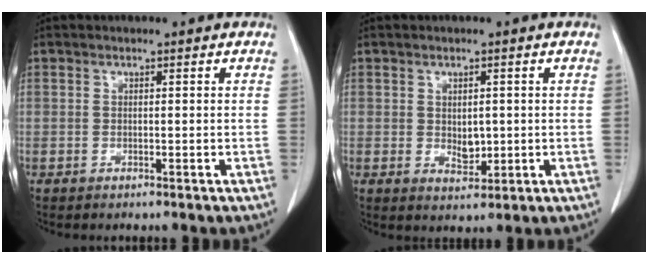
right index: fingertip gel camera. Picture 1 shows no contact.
{"total": 3.1, "force": [0.2, 1.9, 2.5], "torque": [-0.037, -0.005, 0.012]}